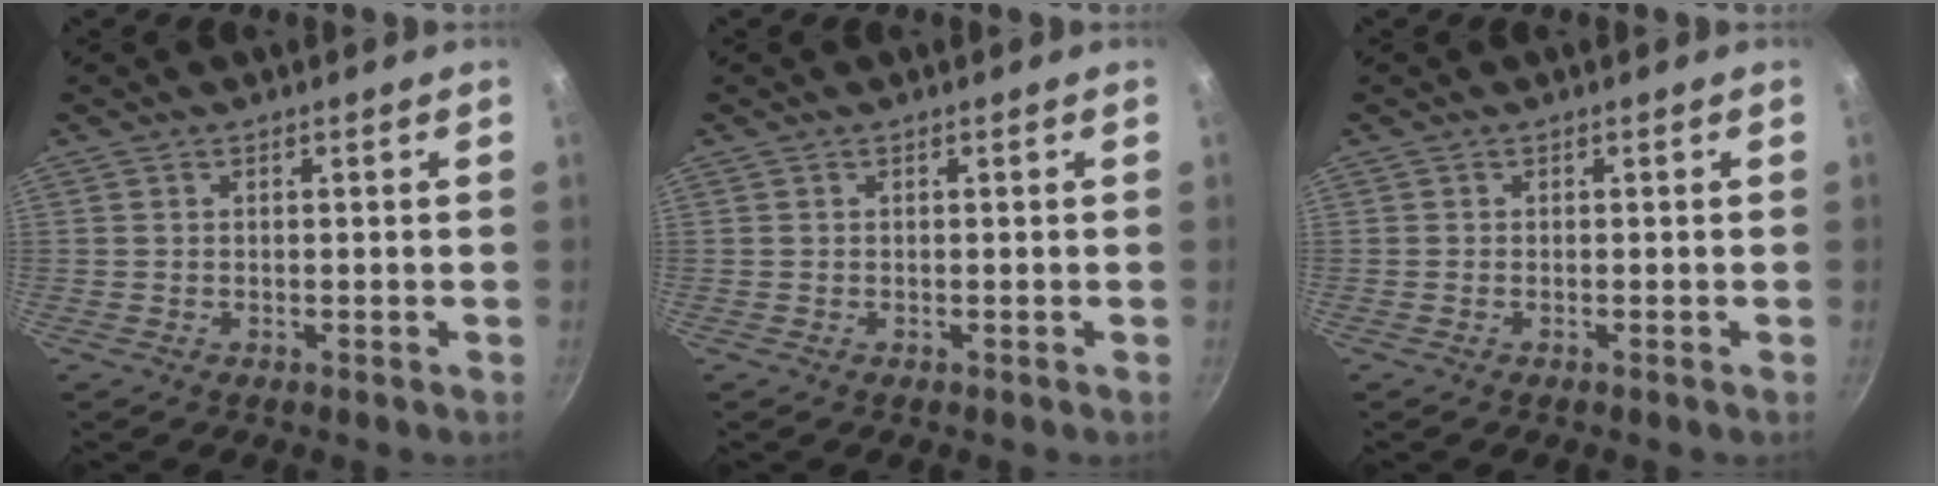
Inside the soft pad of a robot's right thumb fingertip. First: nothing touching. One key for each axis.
{"total": 0.0}
{"total": 0.0}